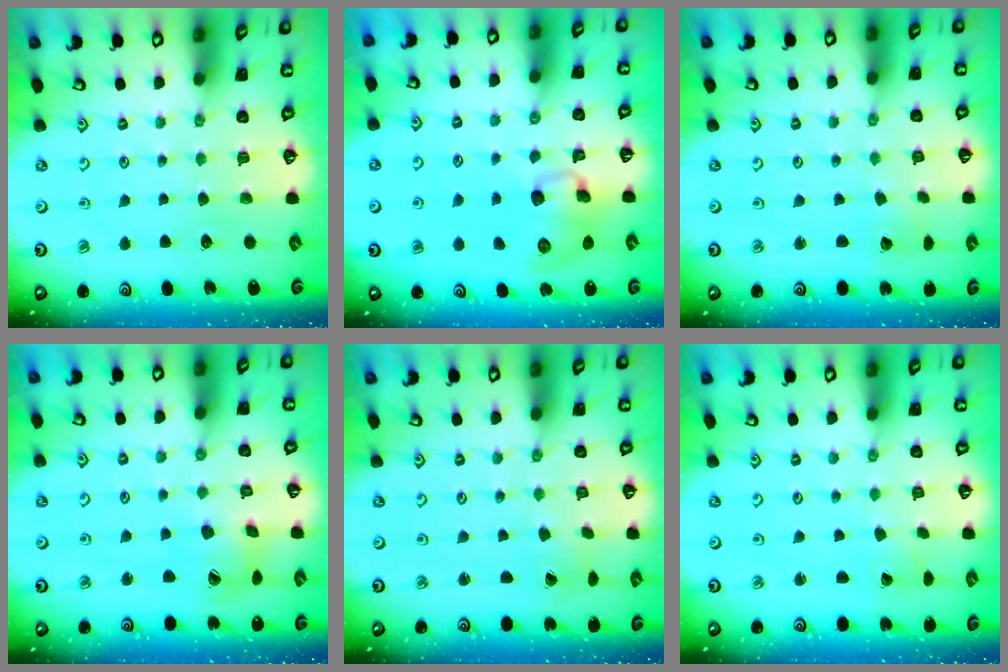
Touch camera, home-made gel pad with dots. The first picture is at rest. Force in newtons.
{"total": 10.3, "press": 10.3, "slide": 0.5}
{"total": 1.9, "press": 1.9, "slide": 0.1}
{"total": 8.8, "press": 8.7, "slide": 1.2}
{"total": 0.6, "press": 0.6, "slide": 0.0}
{"total": 2.6, "press": 2.6, "slide": 0.2}